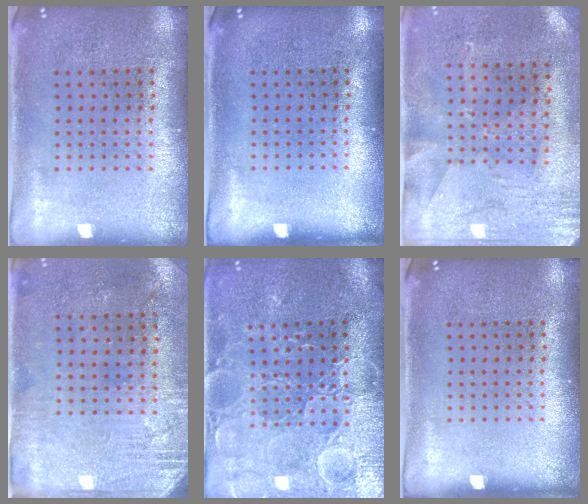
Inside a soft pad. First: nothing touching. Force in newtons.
{"total": 0.0}
{"total": 2.8, "press": 2.3, "slide": 1.6}
{"total": 2.8, "press": 2.4, "slide": 1.5}
{"total": 3.7, "press": 3.6, "slide": 0.7}
{"total": 0.0}